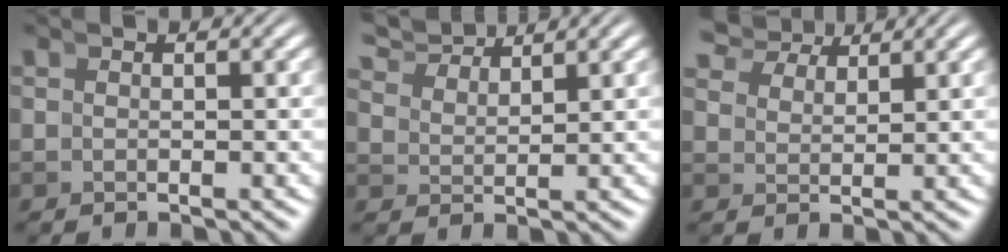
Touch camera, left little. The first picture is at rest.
{"total": 4.7, "force": [4.5, 0.6, 1.3], "torque": [-0.020, 0.020, 0.075]}
{"total": 5.0, "force": [4.7, 1.0, 1.5], "torque": [-0.013, 0.022, 0.074]}